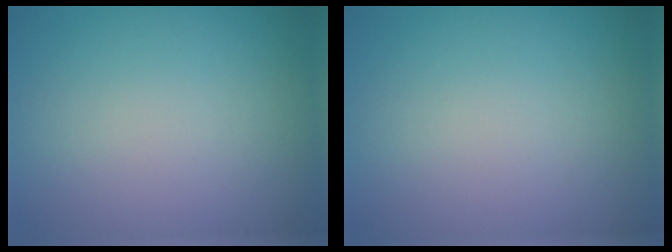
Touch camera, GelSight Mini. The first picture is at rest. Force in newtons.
{"total": 0.0}